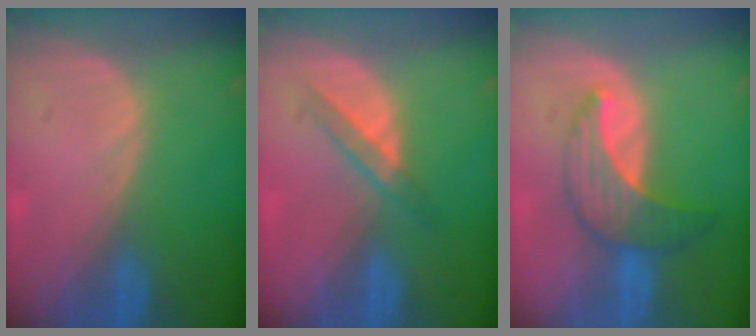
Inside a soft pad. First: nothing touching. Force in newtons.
{"total": 3.4, "press": 3.2, "slide": 1.1}
{"total": 7.3, "press": 6.8, "slide": 2.7}